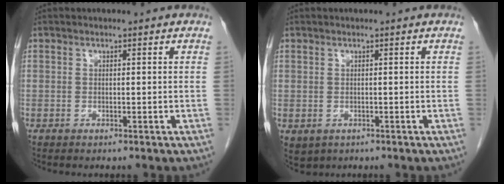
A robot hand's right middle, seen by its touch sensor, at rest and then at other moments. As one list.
[{"total": 2.5, "force": [-1.1, 2.0, 0.9], "torque": [-0.013, -0.002, -0.005]}]